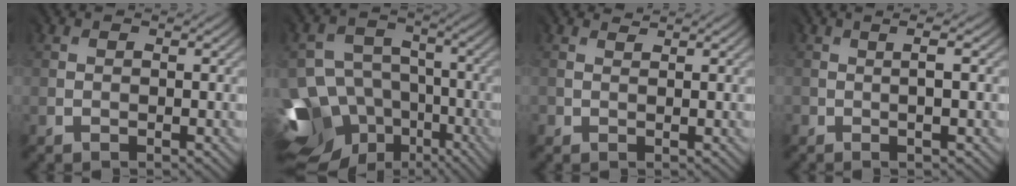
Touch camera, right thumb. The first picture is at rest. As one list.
[{"total": 13.3, "force": [-7.2, 10.0, 4.8], "torque": [-0.141, -0.019, -0.106]}, {"total": 0.7, "force": [0.5, 0.4, 0.3], "torque": [-0.005, 0.002, 0.008]}, {"total": 1.3, "force": [-0.2, -0.5, 1.2], "torque": [-0.023, 0.003, -0.005]}]